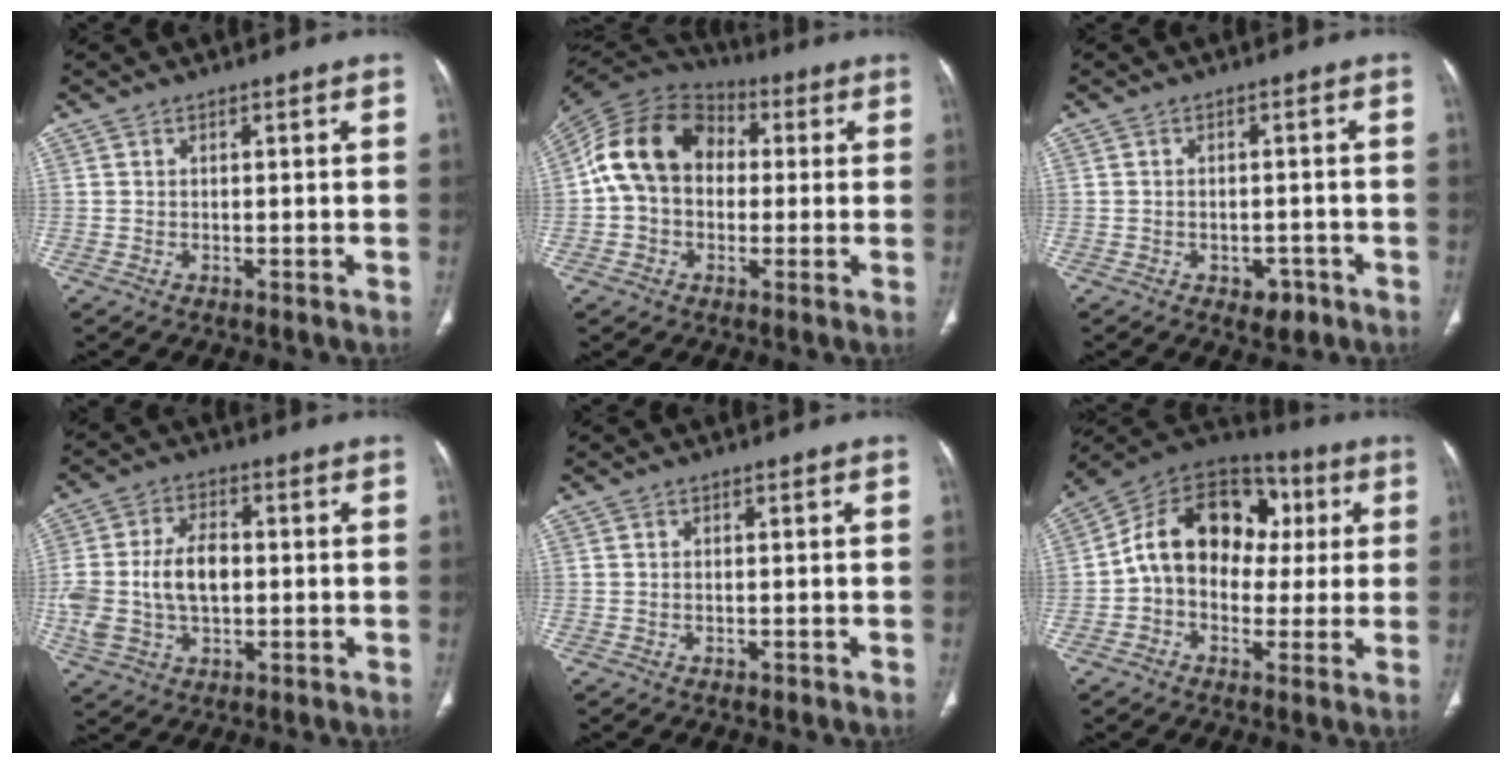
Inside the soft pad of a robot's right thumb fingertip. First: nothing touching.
{"total": 14.9, "force": [1.0, 11.4, 9.4], "torque": [-0.157, 0.036, 0.005]}
{"total": 3.5, "force": [-2.0, 2.2, 1.8], "torque": [-0.009, 0.011, -0.020]}
{"total": 11.6, "force": [-0.4, 7.4, 8.9], "torque": [-0.174, 0.019, -0.003]}
{"total": 0.0}
{"total": 17.1, "force": [1.3, 12.8, 11.3], "torque": [-0.146, 0.048, 0.008]}